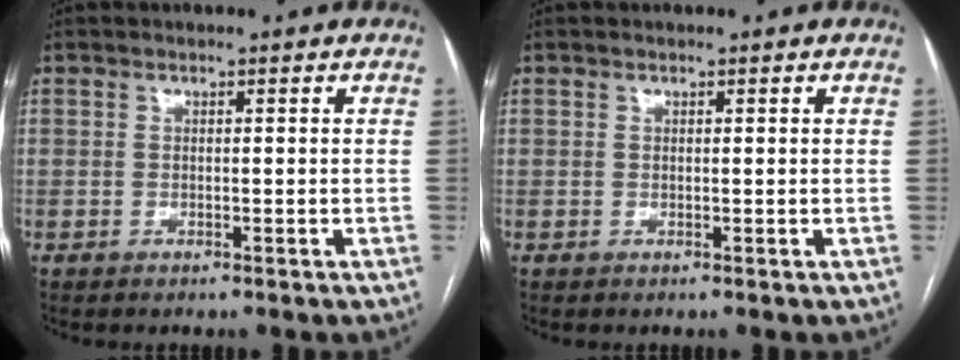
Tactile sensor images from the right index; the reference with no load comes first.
{"total": 0.0}